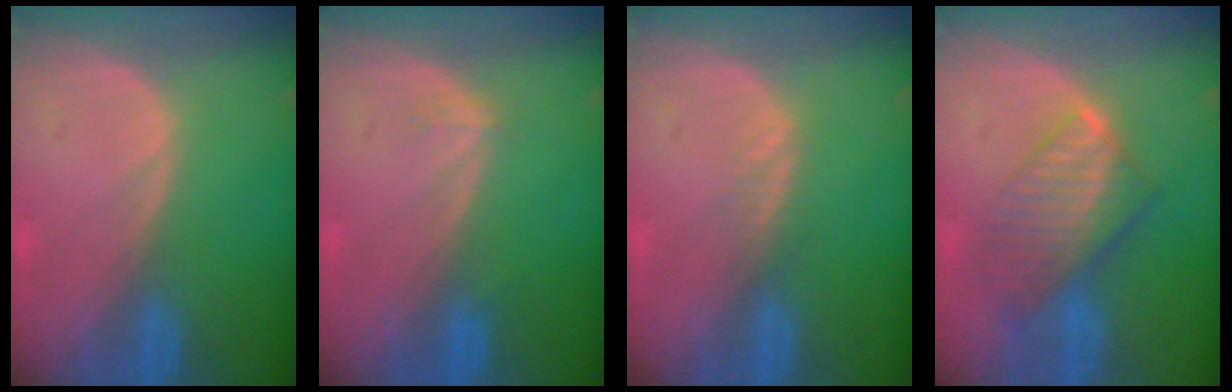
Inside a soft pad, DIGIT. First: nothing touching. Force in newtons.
{"total": 0.9, "press": 0.8, "slide": 0.2}
{"total": 1.4, "press": 1.3, "slide": 0.2}
{"total": 8.1, "press": 7.1, "slide": 3.9}